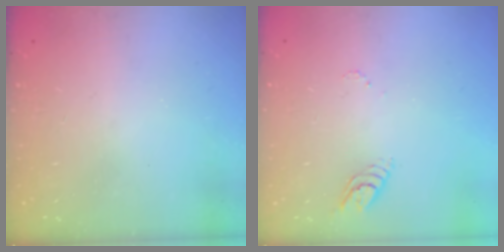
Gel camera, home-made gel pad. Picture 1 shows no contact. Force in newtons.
{"total": 3.3, "press": 3.3, "slide": 0.3}